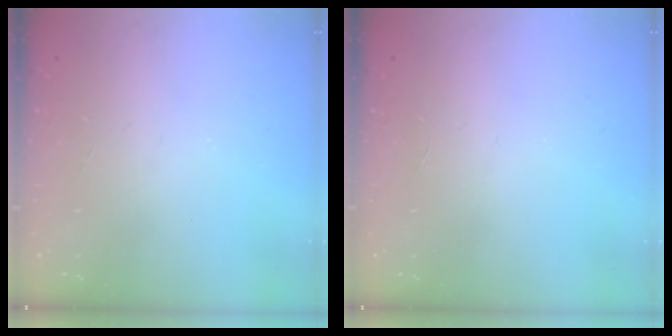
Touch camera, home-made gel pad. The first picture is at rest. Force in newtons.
{"total": 0.0}